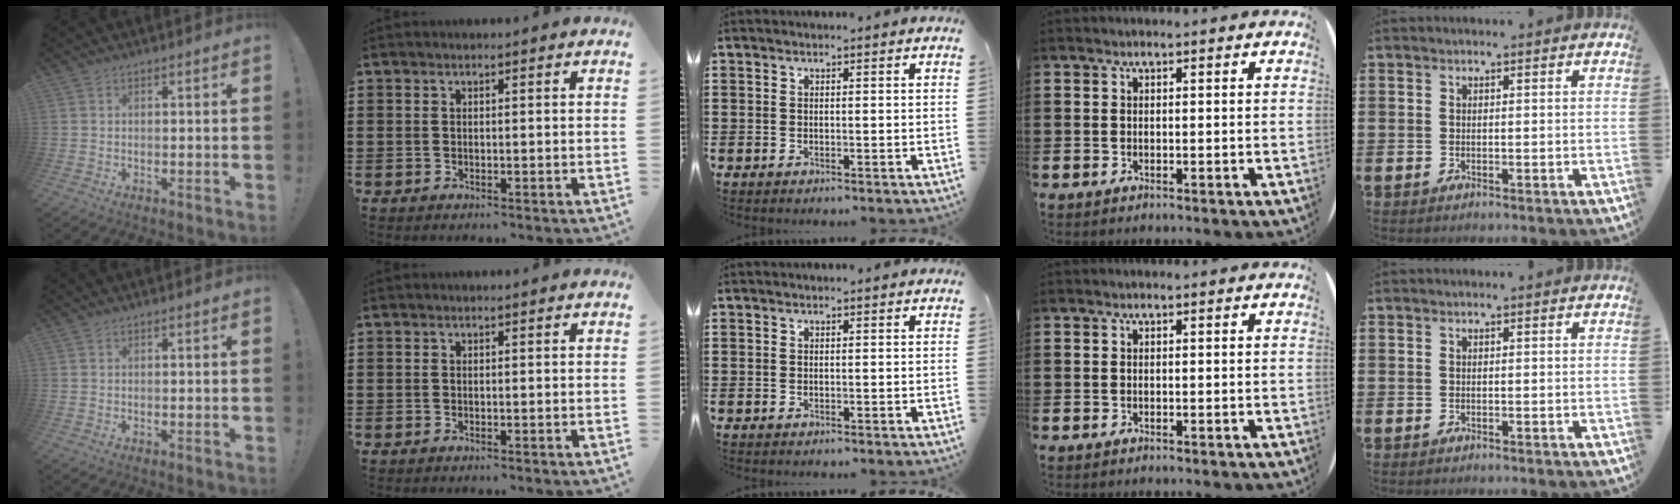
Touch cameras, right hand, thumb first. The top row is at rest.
{}